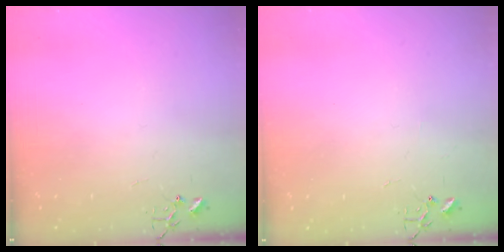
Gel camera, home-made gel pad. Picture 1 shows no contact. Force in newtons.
{"total": 1.8, "press": 1.8, "slide": 0.3}